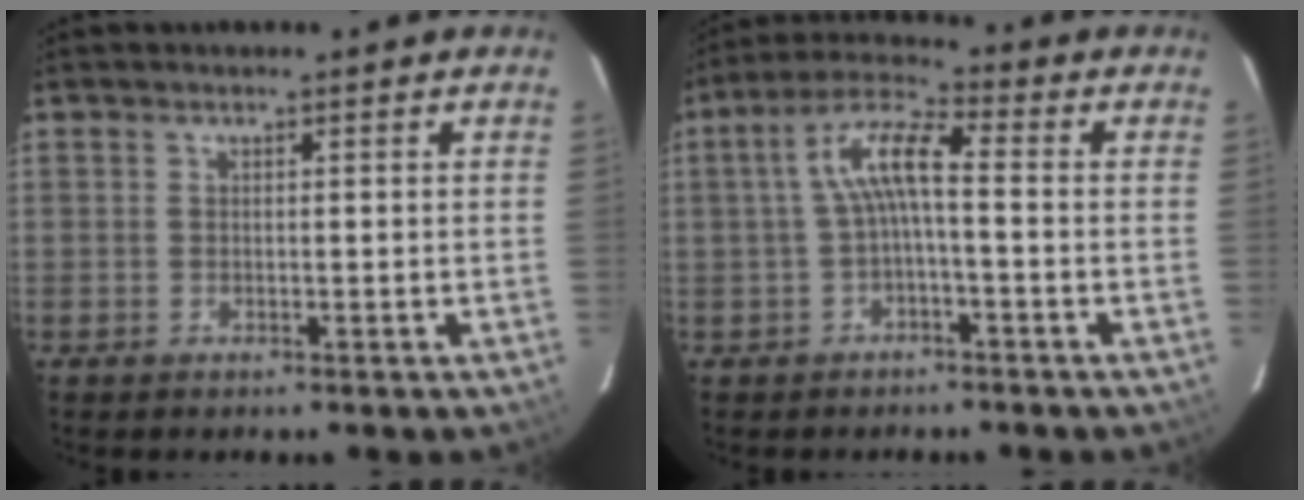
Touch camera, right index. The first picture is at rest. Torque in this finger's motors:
{"motor_torque": [0.28, 0.01, 0.36, 0.11]}